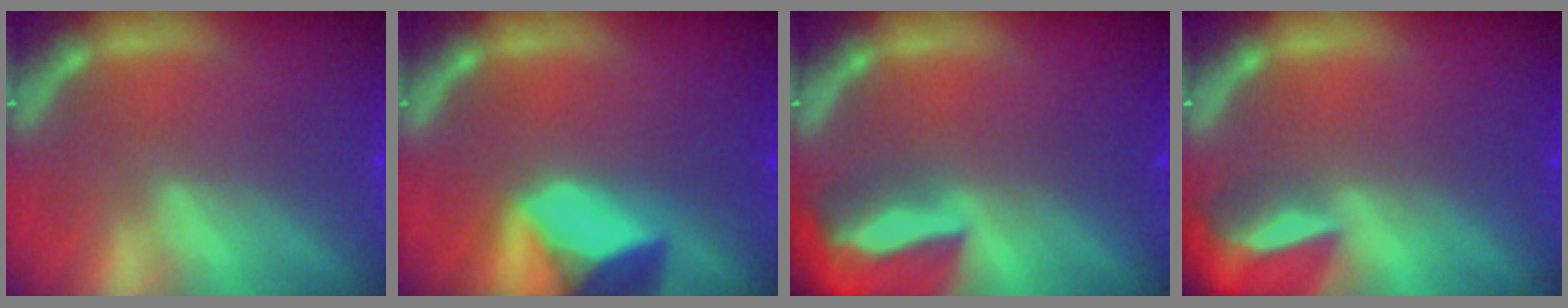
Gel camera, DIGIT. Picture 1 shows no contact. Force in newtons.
{"total": 7.5}
{"total": 9.4}
{"total": 6.9}